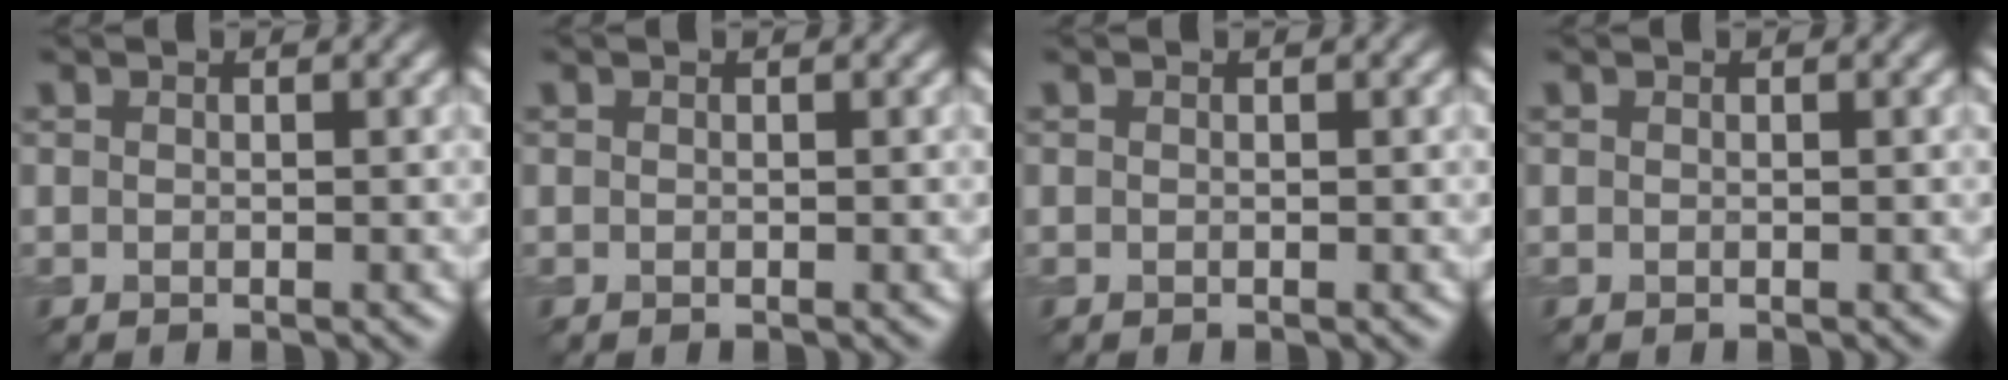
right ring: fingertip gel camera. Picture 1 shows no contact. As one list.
[{"total": 0.0}, {"total": 0.0}, {"total": 0.0}]